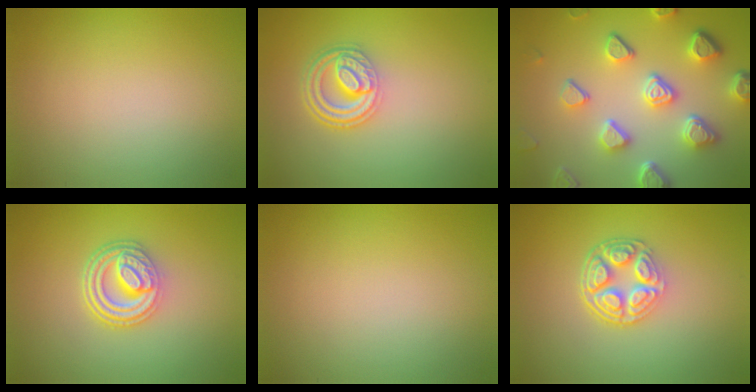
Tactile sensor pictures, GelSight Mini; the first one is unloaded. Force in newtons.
{"total": 4.5, "press": 3.4, "slide": 3.0}
{"total": 6.6, "press": 5.3, "slide": 3.9}
{"total": 4.8, "press": 3.7, "slide": 3.1}
{"total": 0.0}
{"total": 5.0, "press": 3.7, "slide": 3.4}